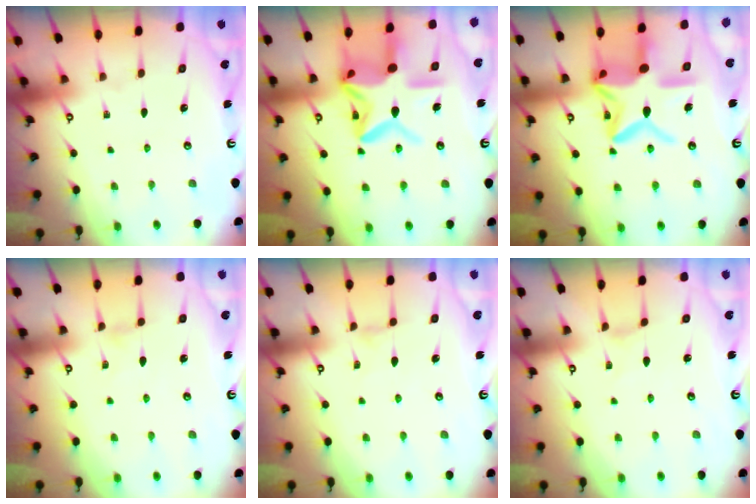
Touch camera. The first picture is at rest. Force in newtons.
{"total": 17.6, "press": 17.5, "slide": 1.5}
{"total": 18.2, "press": 18.1, "slide": 1.3}
{"total": 0.0}
{"total": 0.6, "press": 0.6, "slide": 0.2}
{"total": 0.0}